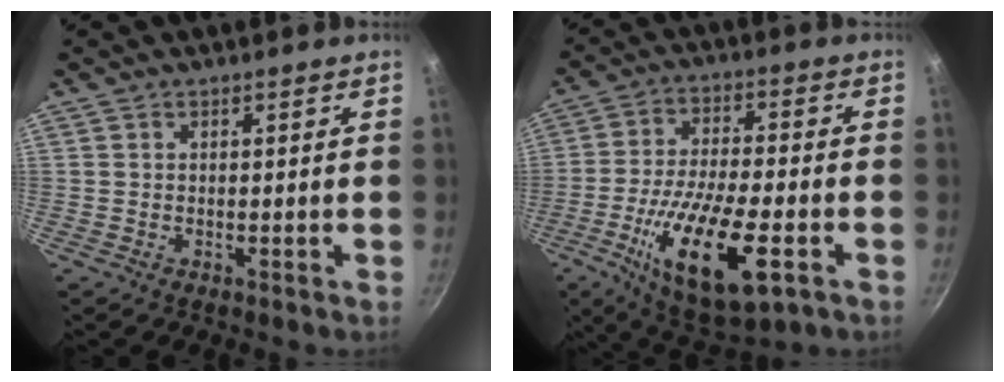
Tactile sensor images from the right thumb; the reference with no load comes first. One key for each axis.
{"total": 19.4, "fx": -7.1, "fy": 6.9, "fz": 16.7, "tx": -0.293, "ty": 0.011, "tz": -0.119}